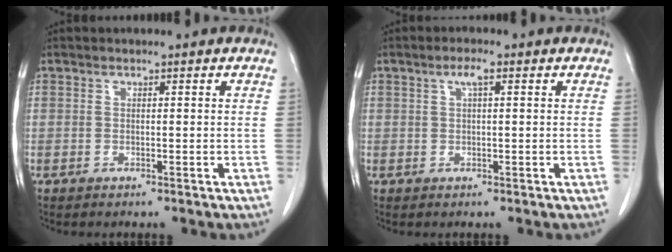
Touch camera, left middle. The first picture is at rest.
{"total": 2.0, "force": [0.8, 0.4, 1.7], "torque": [-0.033, 0.007, 0.015]}